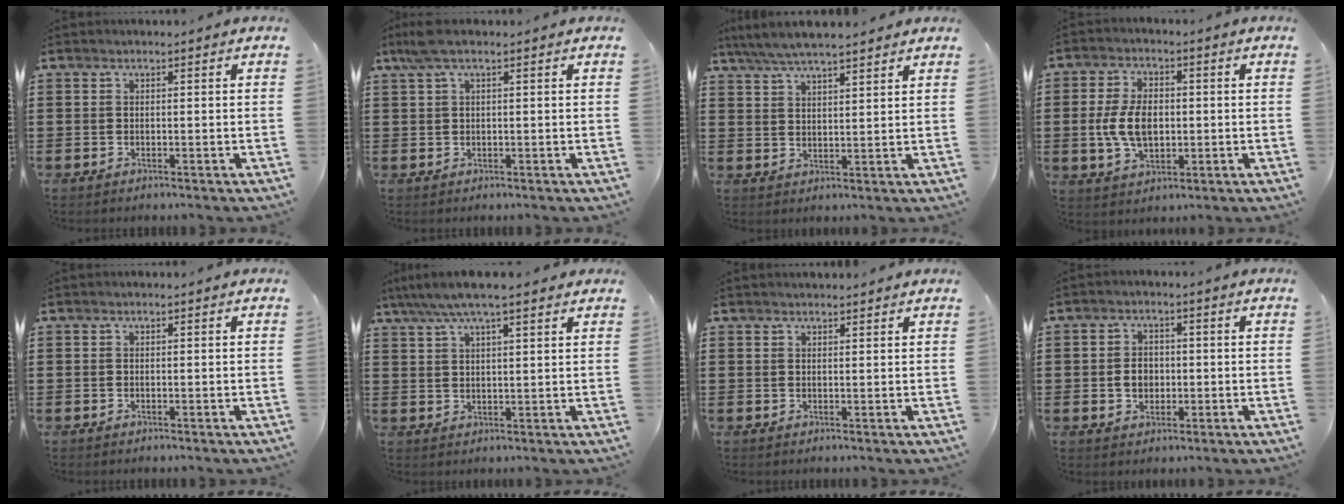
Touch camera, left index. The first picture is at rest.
{"total": 2.8, "force": [1.3, 0.5, 2.4], "torque": [-0.056, 0.000, 0.021]}
{"total": 5.1, "force": [4.5, 0.6, 2.2], "torque": [-0.055, -0.013, 0.082]}
{"total": 7.6, "force": [-0.2, 4.5, 6.1], "torque": [-0.136, 0.008, -0.007]}
{"total": 0.0}
{"total": 5.9, "force": [4.5, 0.6, 3.7], "torque": [-0.082, -0.006, 0.080]}
{"total": 1.2, "force": [1.2, 0.2, 0.2], "torque": [-0.005, 0.000, 0.023]}
{"total": 3.4, "force": [-0.4, 2.6, 2.1], "torque": [-0.038, 0.003, -0.012]}